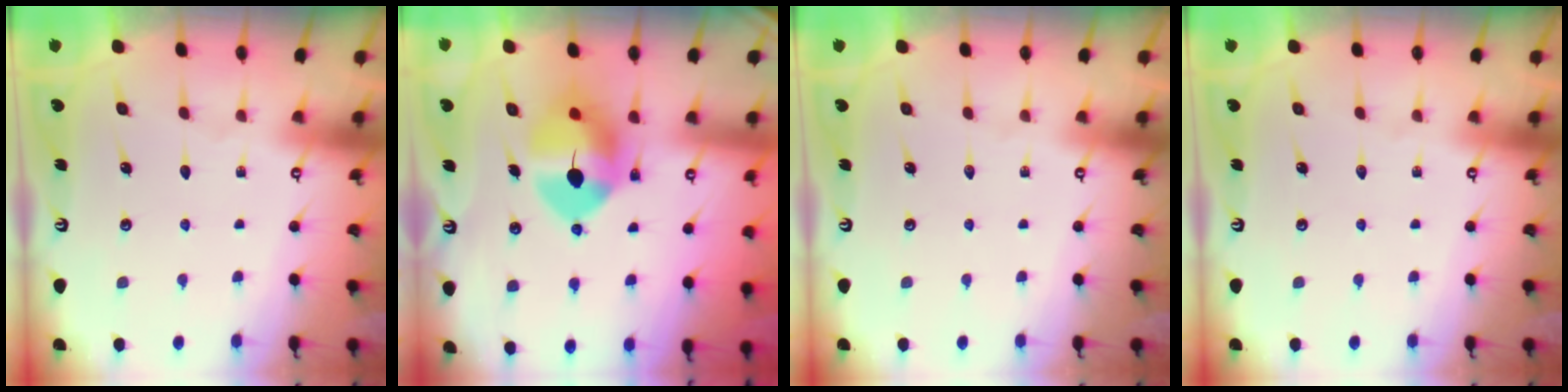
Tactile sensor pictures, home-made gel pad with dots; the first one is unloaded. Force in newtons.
{"total": 11.5, "press": 11.3, "slide": 2.1}
{"total": 0.0}
{"total": 0.0}